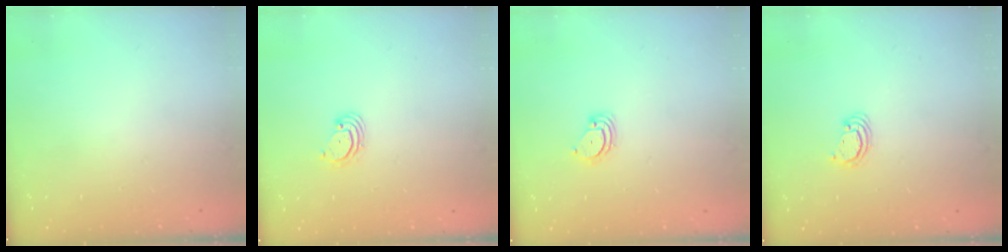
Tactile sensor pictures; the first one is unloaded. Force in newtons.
{"total": 3.0, "press": 3.0, "slide": 0.3}
{"total": 3.3, "press": 3.3, "slide": 0.3}
{"total": 2.4, "press": 2.4, "slide": 0.3}